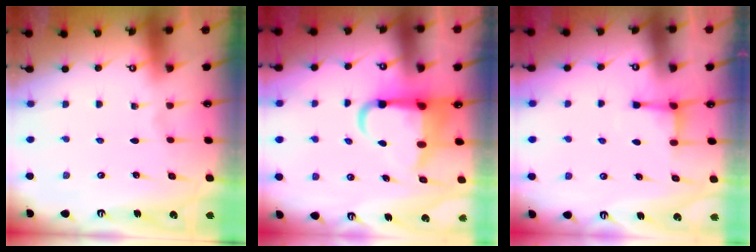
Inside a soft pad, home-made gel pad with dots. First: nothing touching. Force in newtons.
{"total": 8.2, "press": 8.0, "slide": 1.3}
{"total": 2.9, "press": 2.9, "slide": 0.4}